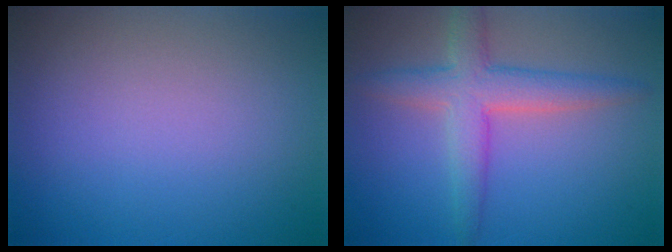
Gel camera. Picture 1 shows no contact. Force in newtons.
{"total": 4.6, "press": 4.6, "slide": 0.2}